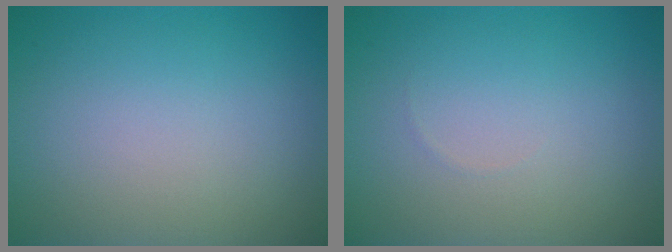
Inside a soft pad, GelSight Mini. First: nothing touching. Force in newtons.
{"total": 0.0}